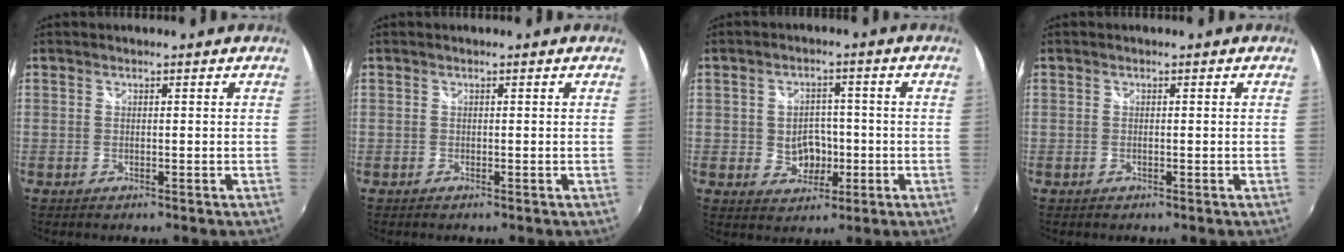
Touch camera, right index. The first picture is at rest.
{"total": 0.0}
{"total": 5.8, "force": [-2.4, 3.8, 3.6], "torque": [-0.065, 0.010, -0.029]}
{"total": 0.0}